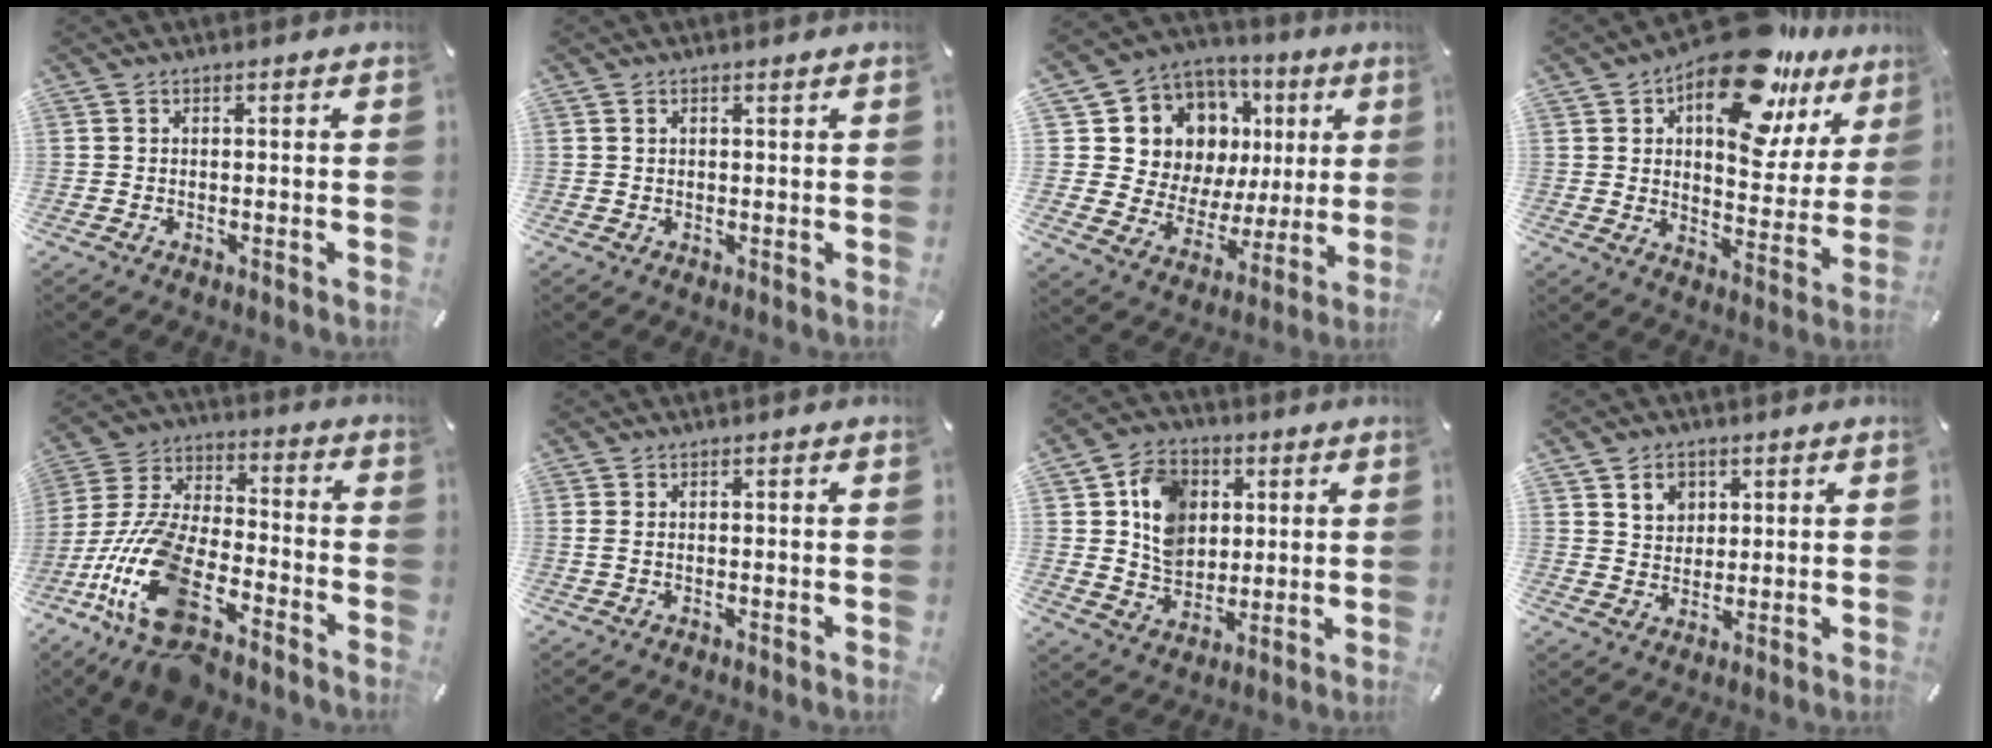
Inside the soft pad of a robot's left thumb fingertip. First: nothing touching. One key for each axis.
{"total": 0.7, "fx": 0.4, "fy": 0.3, "fz": 0.4, "tx": -0.007, "ty": 0.001, "tz": 0.008}
{"total": 12.6, "fx": 6.0, "fy": 10.8, "fz": 2.6, "tx": -0.053, "ty": -0.062, "tz": 0.130}
{"total": 19.8, "fx": 12.0, "fy": 10.1, "fz": 12.1, "tx": -0.163, "ty": -0.078, "tz": 0.200}
{"total": 21.8, "fx": -11.2, "fy": 10.9, "fz": 15.2, "tx": -0.335, "ty": 0.049, "tz": -0.198}
{"total": 1.0, "fx": 0.0, "fy": 0.4, "fz": 1.0, "tx": -0.020, "ty": 0.000, "tz": 0.000}
{"total": 11.4, "fx": 3.0, "fy": 9.6, "fz": 5.5, "tx": -0.086, "ty": 0.011, "tz": 0.061}
{"total": 5.2, "fx": 2.5, "fy": 4.4, "fz": 1.1, "tx": -0.015, "ty": -0.003, "tz": 0.043}